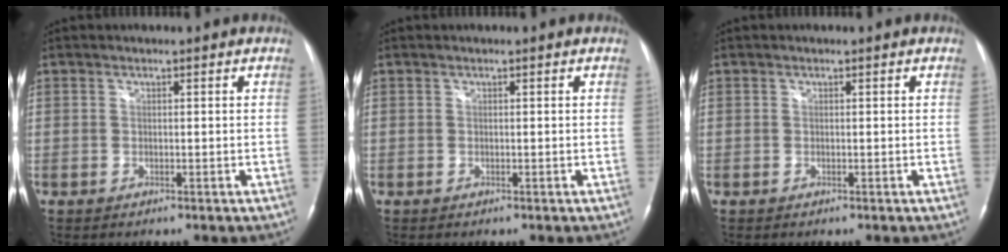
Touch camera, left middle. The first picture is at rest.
{"total": 0.0}
{"total": 0.0}